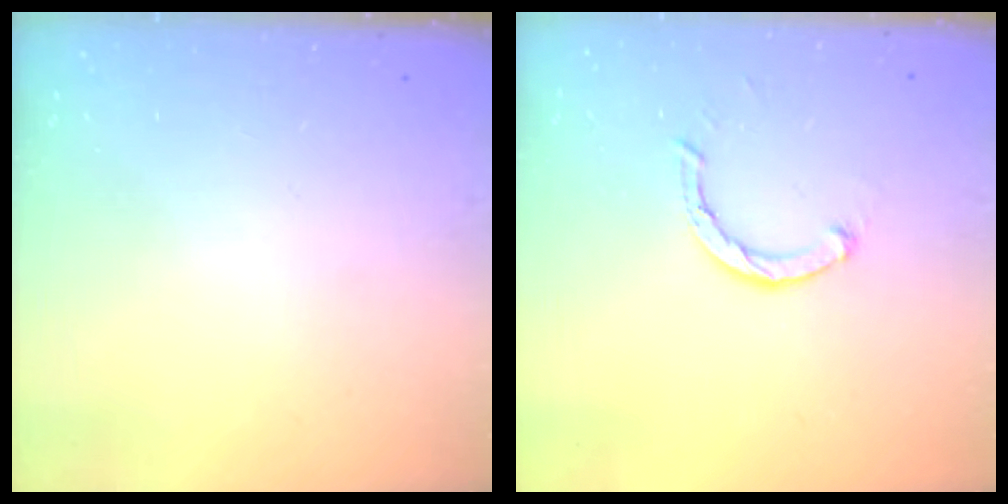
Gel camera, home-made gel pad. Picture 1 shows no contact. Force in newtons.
{"total": 2.1, "press": 2.1, "slide": 0.1}